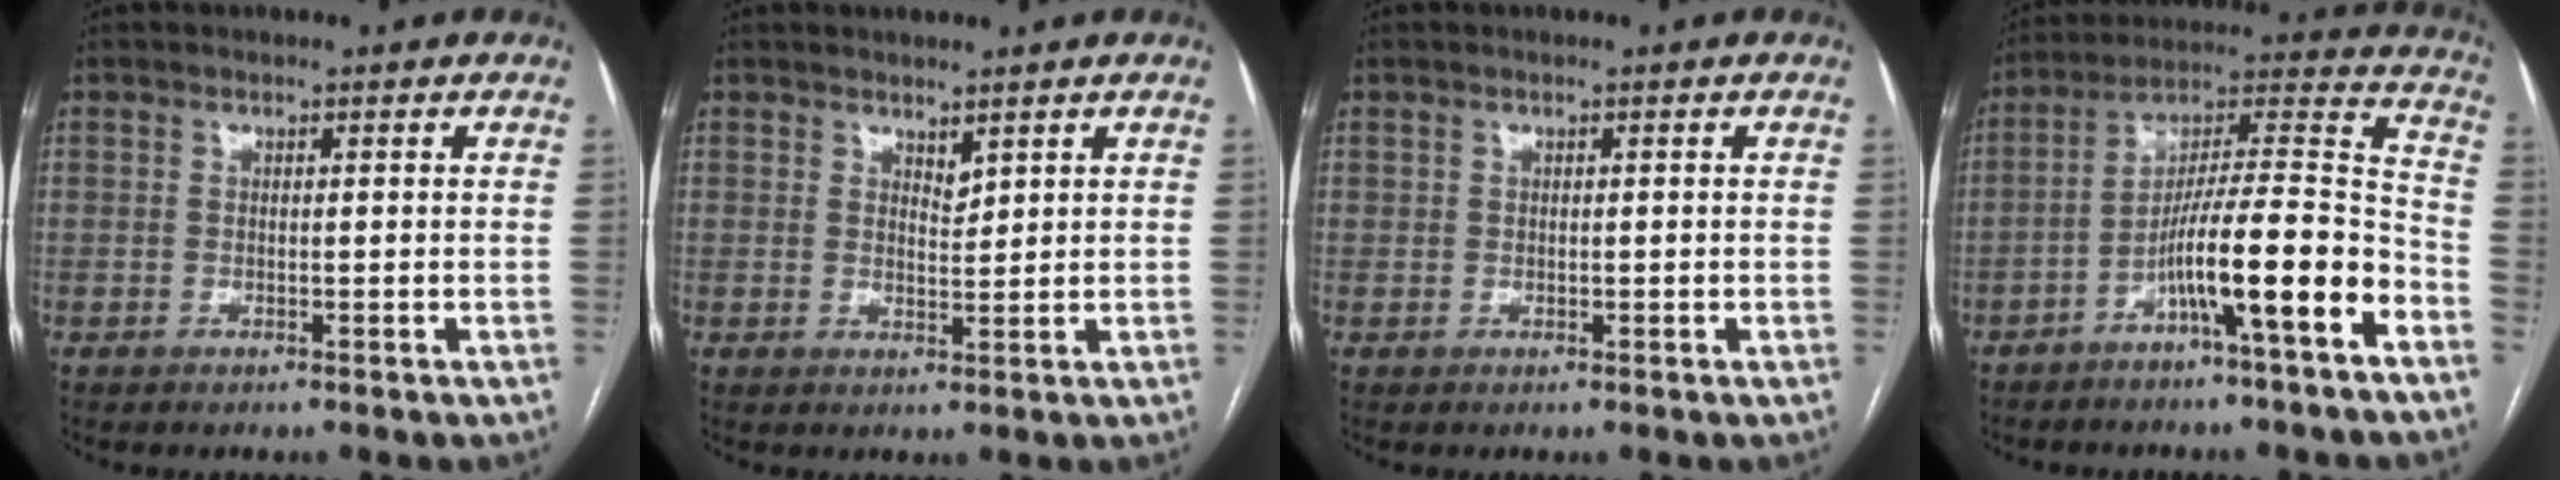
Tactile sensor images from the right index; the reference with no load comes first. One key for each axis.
{"total": 1.7, "fx": 1.4, "fy": 0.6, "fz": 0.8, "tx": -0.014, "ty": -0.006, "tz": 0.029}
{"total": 0.5, "fx": 0.2, "fy": 0.5, "fz": 0.1, "tx": 0.003, "ty": 0.002, "tz": 0.004}
{"total": 14.6, "fx": -7.2, "fy": 0.4, "fz": 12.7, "tx": -0.211, "ty": 0.016, "tz": -0.120}